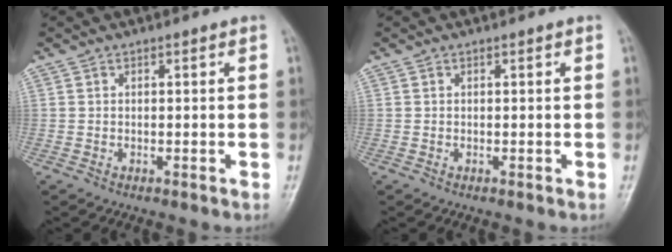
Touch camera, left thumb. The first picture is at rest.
{"total": 0.0}